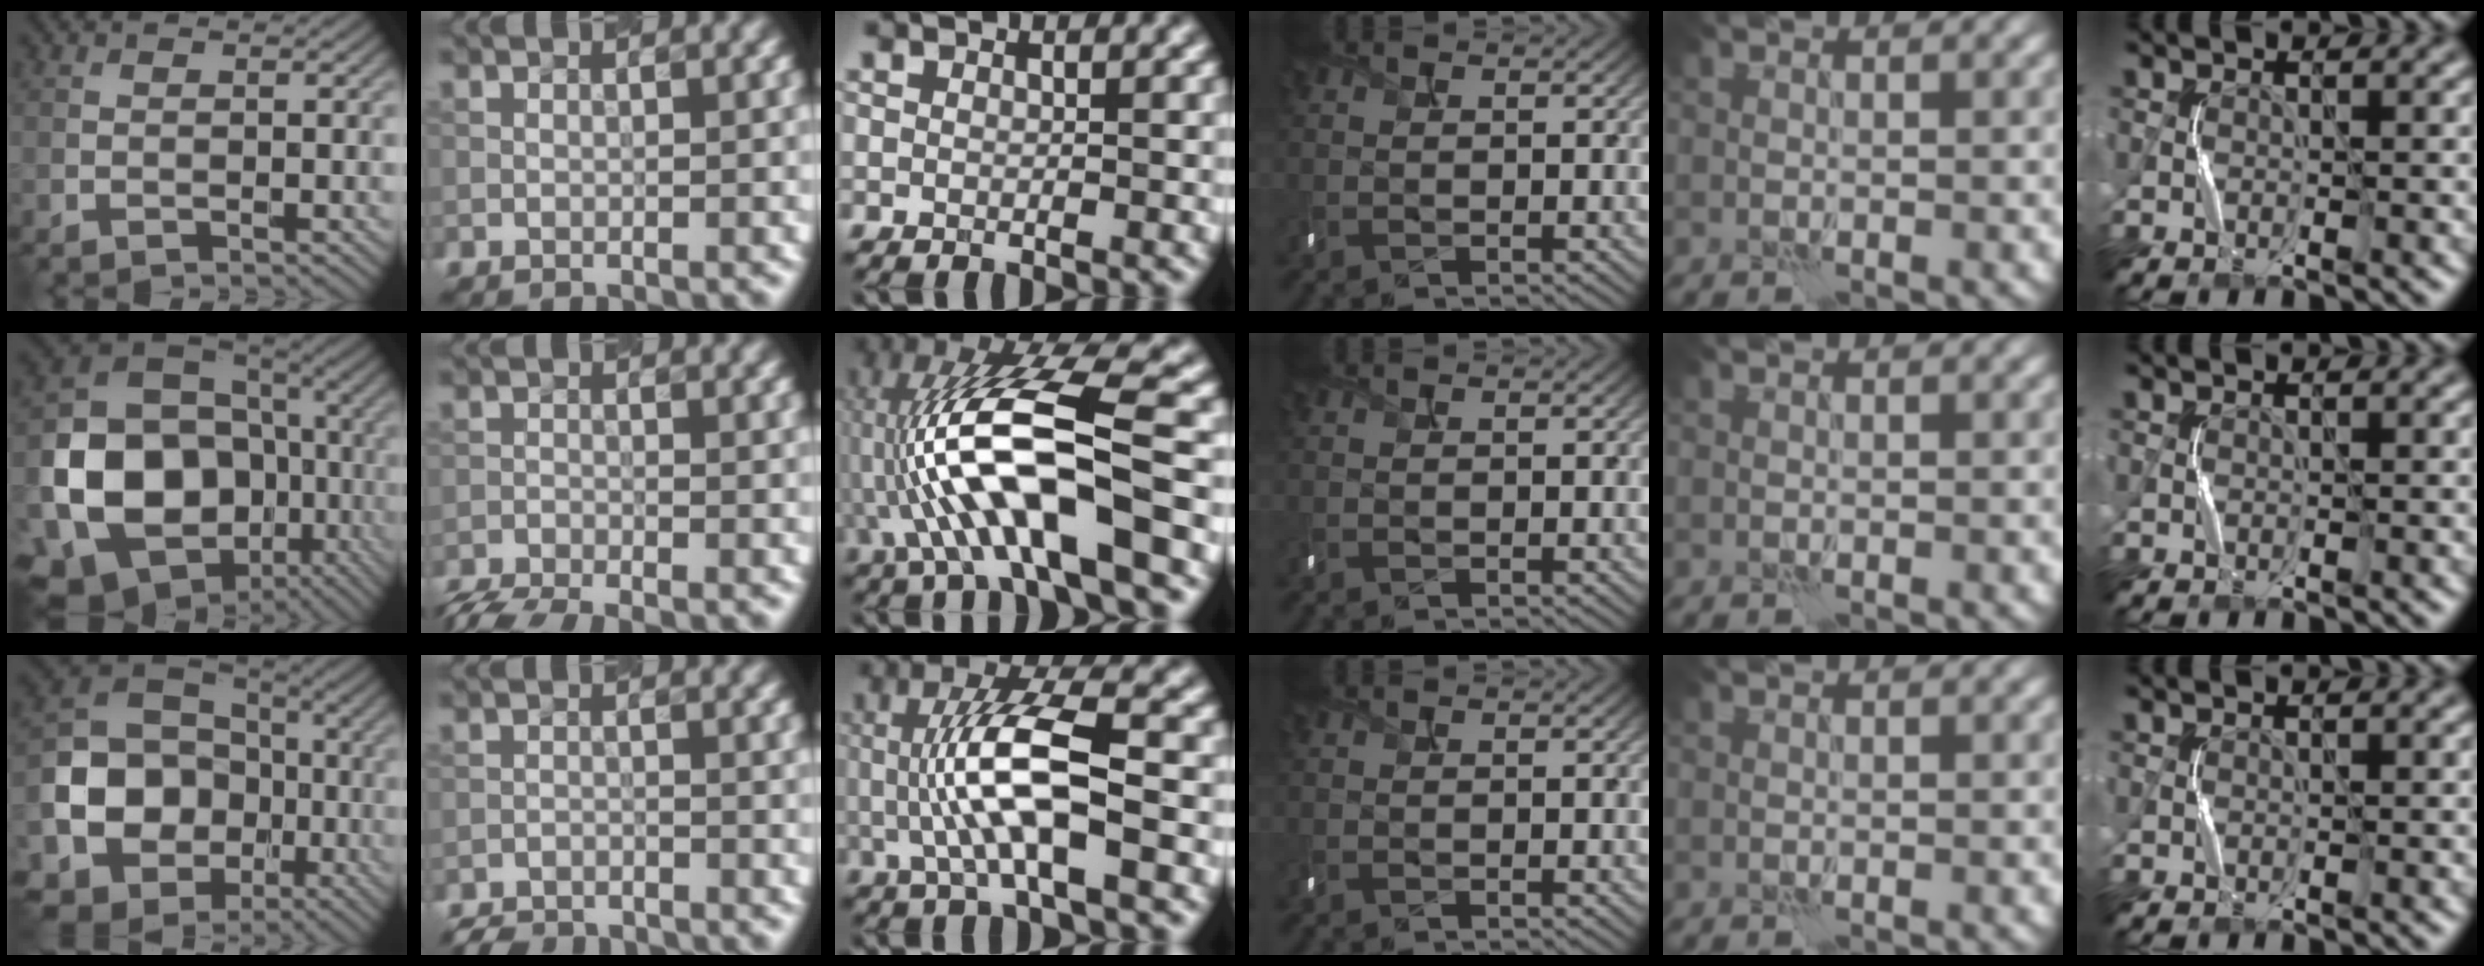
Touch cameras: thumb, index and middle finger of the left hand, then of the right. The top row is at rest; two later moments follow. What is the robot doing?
{"motion": "shake", "object": "handbell"}